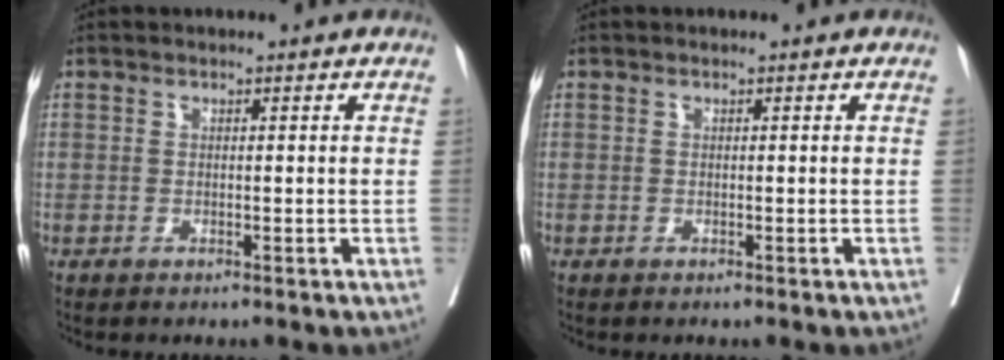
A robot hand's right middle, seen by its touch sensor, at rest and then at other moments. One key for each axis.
{"total": 0.0}